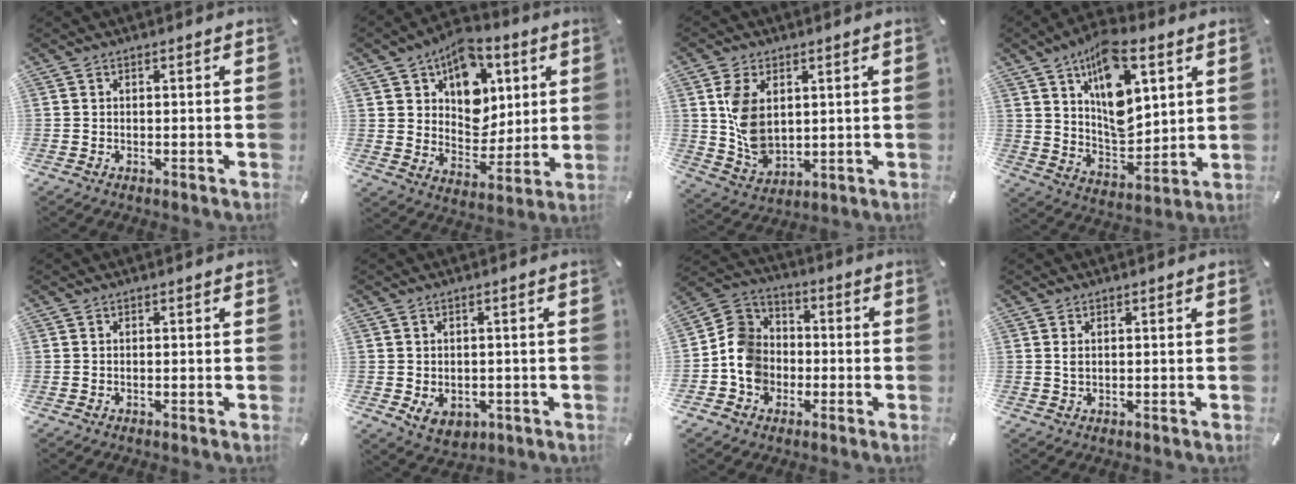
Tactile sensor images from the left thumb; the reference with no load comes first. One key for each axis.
{"total": 13.2, "fx": 6.6, "fy": 10.1, "fz": 5.4, "tx": -0.073, "ty": -0.051, "tz": 0.121}
{"total": 9.2, "fx": 2.5, "fy": 6.6, "fz": 6.0, "tx": -0.132, "ty": -0.007, "tz": 0.046}
{"total": 16.0, "fx": 7.8, "fy": 8.9, "fz": 10.8, "tx": -0.173, "ty": -0.030, "tz": 0.136}
{"total": 0.0}
{"total": 4.9, "fx": -1.0, "fy": 4.0, "fz": 2.6, "tx": -0.038, "ty": -0.001, "tz": -0.017}
{"total": 10.6, "fx": -2.8, "fy": 9.4, "fz": 3.9, "tx": -0.094, "ty": 0.034, "tz": -0.051}
{"total": 1.4, "fx": 0.4, "fy": 0.6, "fz": 1.2, "tx": -0.033, "ty": 0.000, "tz": 0.003}